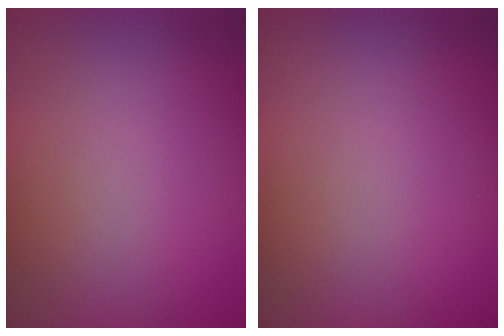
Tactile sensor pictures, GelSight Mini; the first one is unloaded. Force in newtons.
{"total": 0.0}